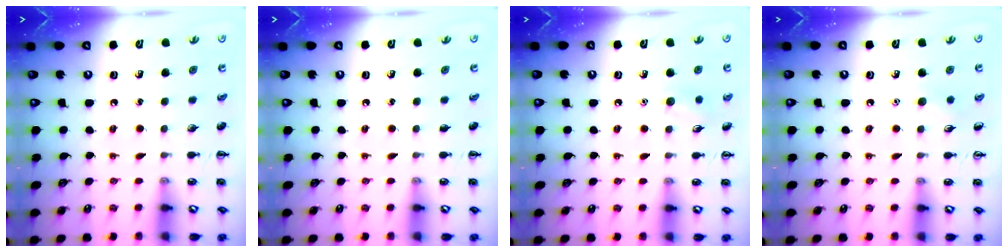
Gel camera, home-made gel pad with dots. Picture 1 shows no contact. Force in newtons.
{"total": 0.0}
{"total": 6.3, "press": 6.1, "slide": 1.6}
{"total": 4.5, "press": 4.2, "slide": 1.3}